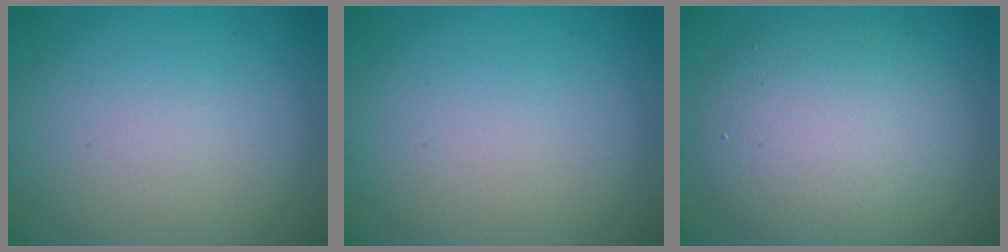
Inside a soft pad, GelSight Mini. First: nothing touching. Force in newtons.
{"total": 0.0}
{"total": 6.9, "press": 6.9, "slide": 0.2}